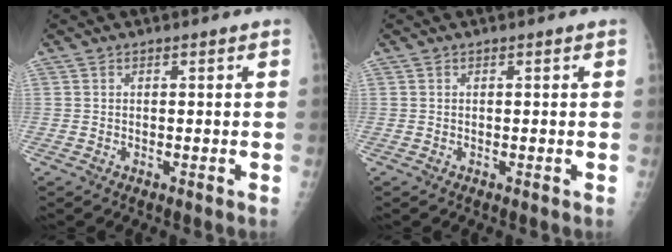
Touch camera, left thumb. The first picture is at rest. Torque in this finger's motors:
{"motor_torque": [0.02, 0.02, -0.01, -0.01, 0.00]}